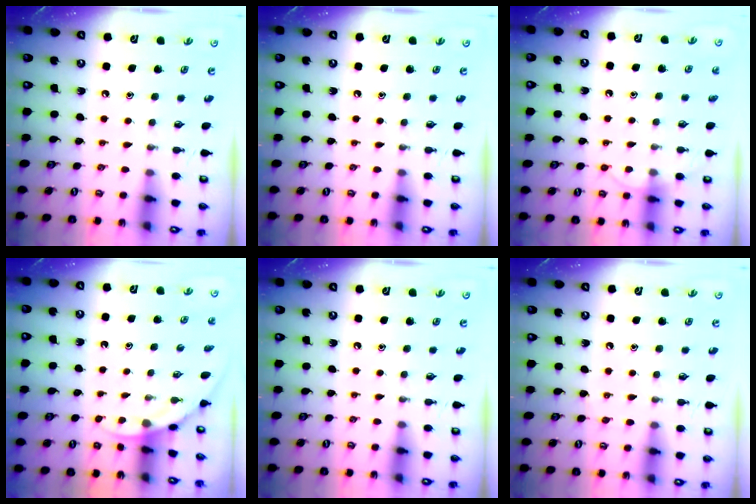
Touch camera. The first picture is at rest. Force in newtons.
{"total": 0.0}
{"total": 4.3, "press": 4.2, "slide": 0.4}
{"total": 3.2, "press": 3.2, "slide": 0.0}
{"total": 0.0}
{"total": 4.1, "press": 4.1, "slide": 0.4}